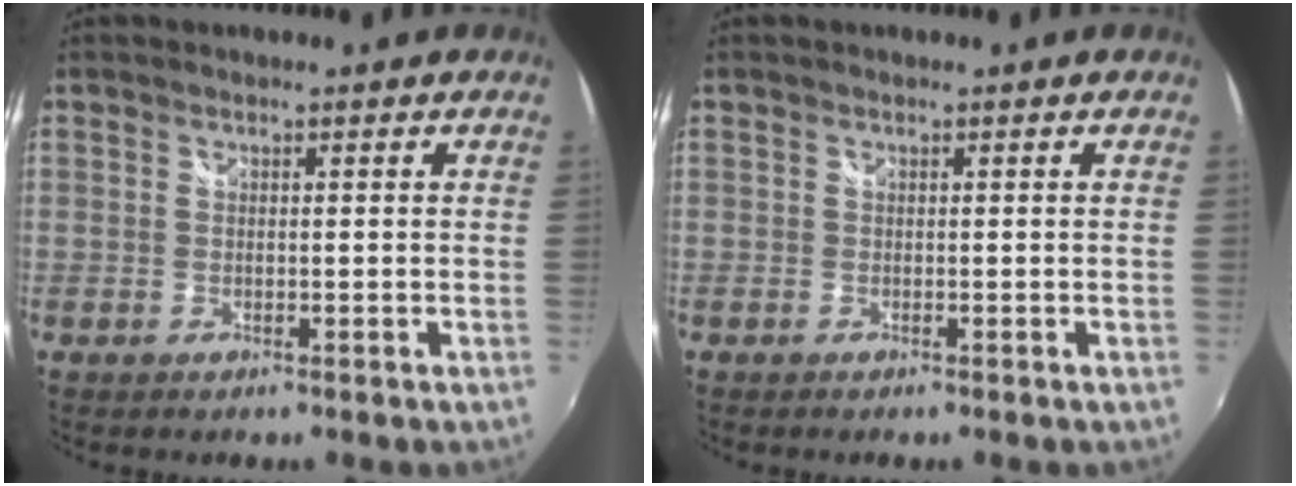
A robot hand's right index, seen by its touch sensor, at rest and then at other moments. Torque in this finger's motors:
{"motor_torque": [0.57, 0.30, 0.00, 0.00]}